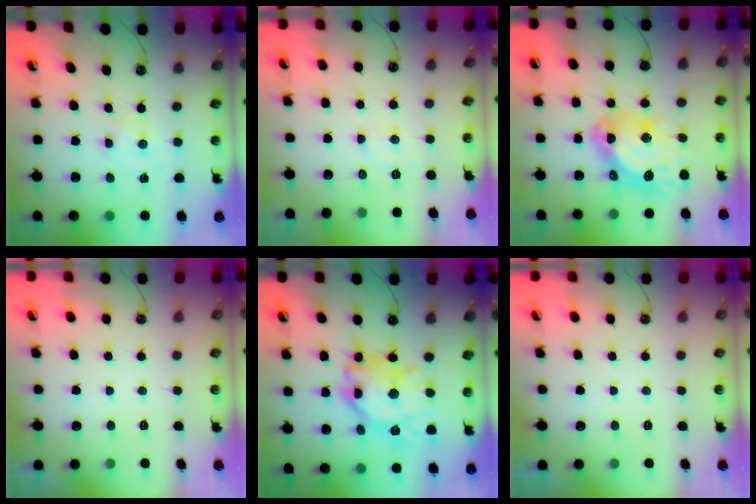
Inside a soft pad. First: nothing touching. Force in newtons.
{"total": 3.5, "press": 3.4, "slide": 0.5}
{"total": 15.5, "press": 15.4, "slide": 1.7}
{"total": 0.0}
{"total": 20.2, "press": 20.1, "slide": 2.0}
{"total": 0.0}